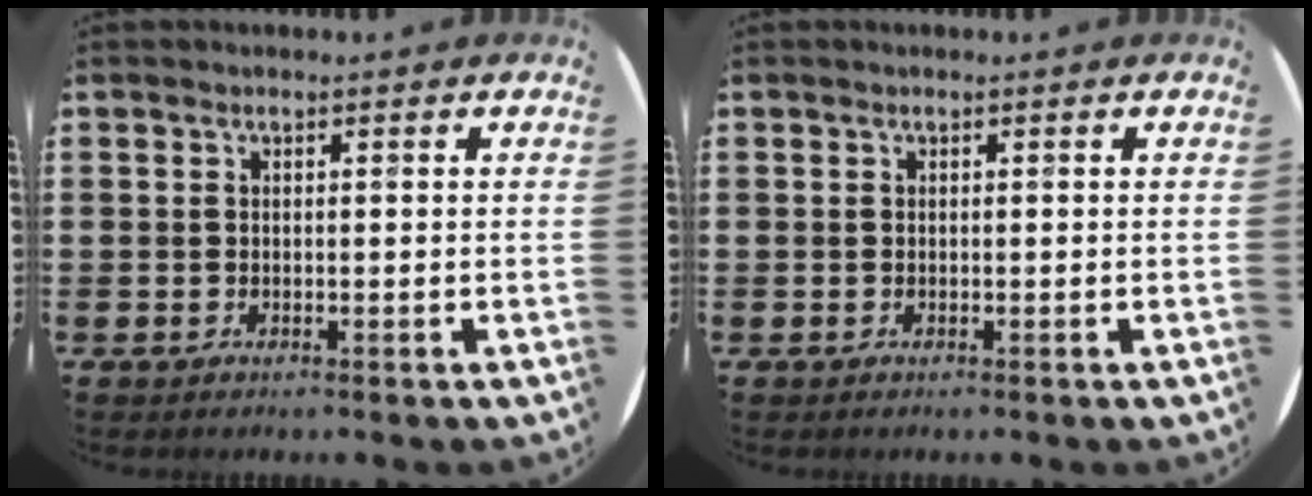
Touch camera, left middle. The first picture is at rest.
{"total": 0.0}